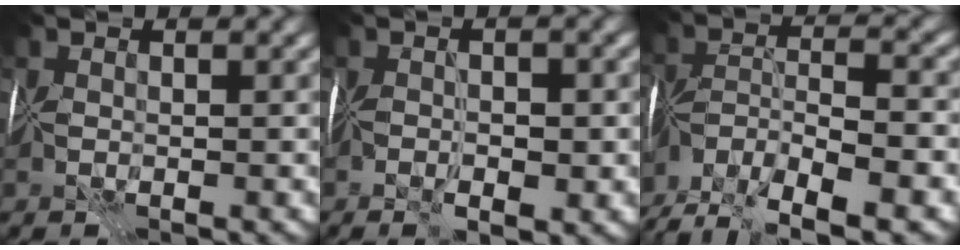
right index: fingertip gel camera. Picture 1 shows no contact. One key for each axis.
{"total": 2.4, "fx": -1.1, "fy": 0.8, "fz": 1.9, "tx": -0.029, "ty": -0.005, "tz": -0.018}
{"total": 8.7, "fx": -6.2, "fy": 2.8, "fz": 5.4, "tx": -0.092, "ty": 0.001, "tz": -0.120}